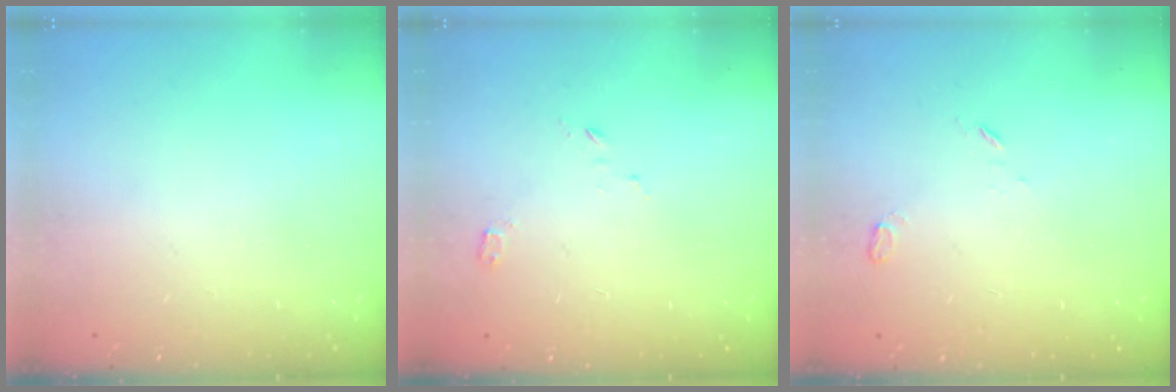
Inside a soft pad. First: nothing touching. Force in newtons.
{"total": 3.2, "press": 3.2, "slide": 0.3}
{"total": 3.4, "press": 3.4, "slide": 0.4}